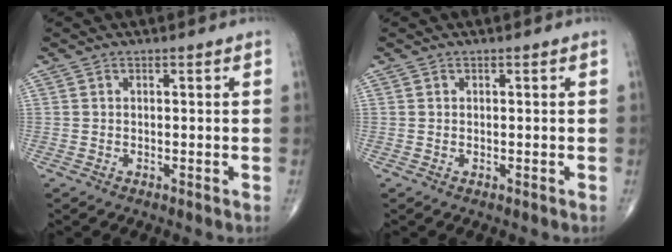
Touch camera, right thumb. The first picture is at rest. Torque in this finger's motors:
{"motor_torque": [-0.70, -0.29, -0.07, -0.14, -0.01]}